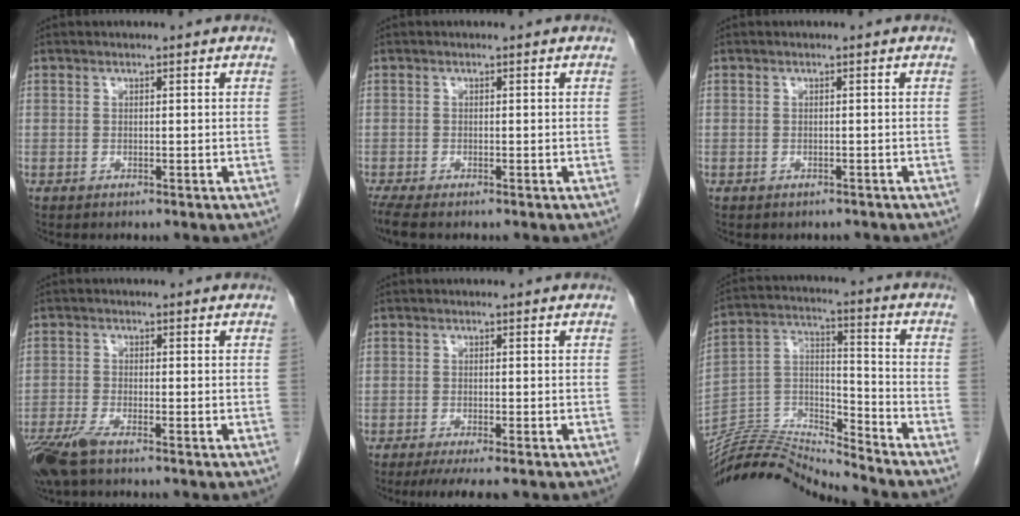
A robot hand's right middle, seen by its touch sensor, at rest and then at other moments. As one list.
[{"total": 2.6, "force": [-2.2, 0.3, 1.5], "torque": [-0.031, -0.009, -0.039]}, {"total": 1.0, "force": [-0.8, 0.6, 0.0], "torque": [-0.004, 0.001, -0.012]}, {"total": 6.0, "force": [-4.3, 1.1, 4.0], "torque": [-0.083, -0.016, -0.082]}, {"total": 5.1, "force": [-3.8, 0.6, 3.3], "torque": [-0.041, -0.011, -0.057]}, {"total": 14.4, "force": [-14.3, -1.4, 1.6], "torque": [-0.028, 0.039, -0.268]}]